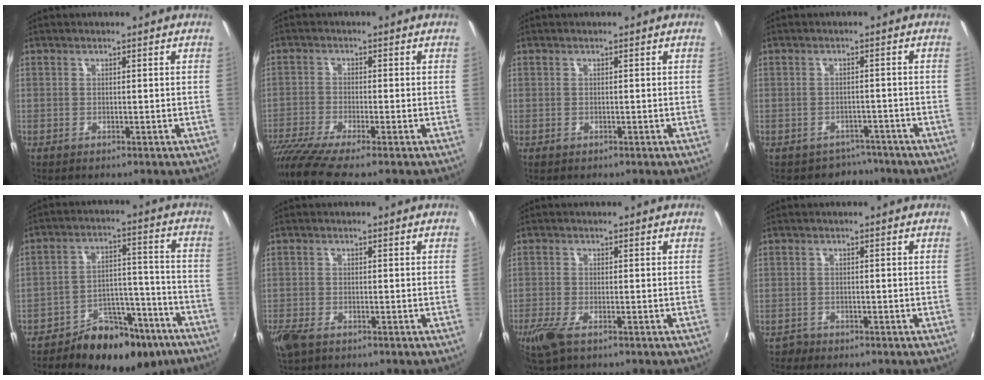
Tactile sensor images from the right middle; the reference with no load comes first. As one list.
[{"total": 9.3, "force": [-7.6, 0.0, 5.3], "torque": [-0.125, -0.045, -0.137]}, {"total": 0.0}, {"total": 4.4, "force": [-3.5, 2.6, -0.2], "torque": [-0.001, 0.006, -0.050]}, {"total": 15.8, "force": [-11.9, 7.9, 6.8], "torque": [-0.103, 0.029, -0.165]}, {"total": 4.3, "force": [-2.9, 1.8, 2.6], "torque": [-0.066, -0.015, -0.057]}, {"total": 4.7, "force": [-3.0, 1.2, 3.4], "torque": [-0.083, -0.017, -0.058]}, {"total": 1.3, "force": [-1.1, 0.7, -0.1], "torque": [-0.001, 0.001, -0.022]}]